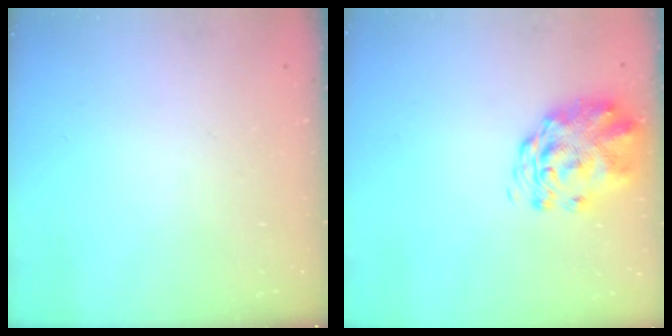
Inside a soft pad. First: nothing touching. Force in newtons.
{"total": 3.0, "press": 2.8, "slide": 1.2}